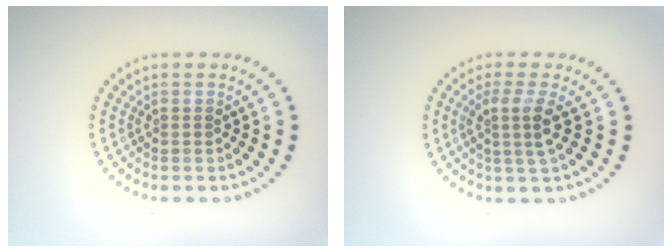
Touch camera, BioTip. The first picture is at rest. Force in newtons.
{"total": 2.6, "press": 2.0, "slide": 1.8}